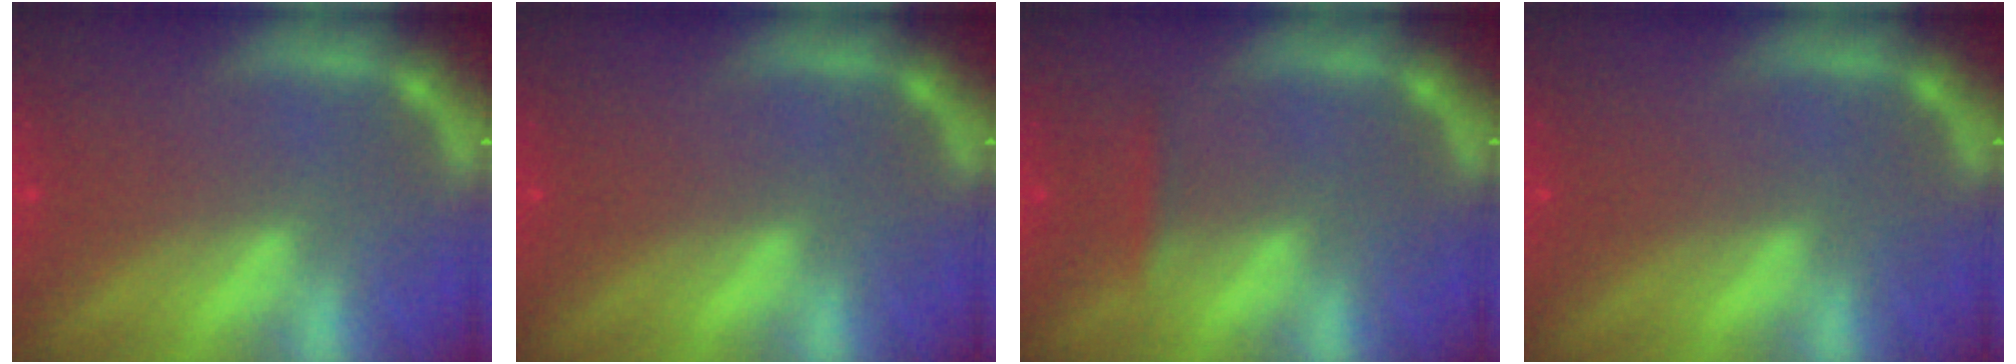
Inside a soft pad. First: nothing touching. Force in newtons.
{"total": 0.0}
{"total": 0.9}
{"total": 0.0}